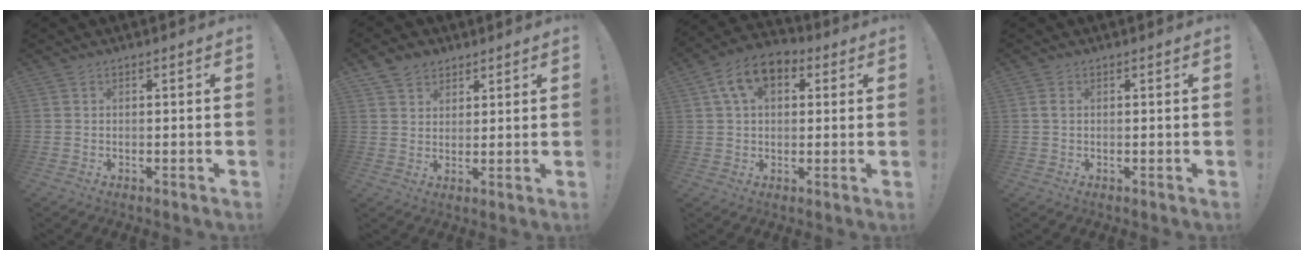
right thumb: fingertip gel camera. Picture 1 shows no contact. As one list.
[{"total": 5.5, "force": [3.7, 4.0, 0.9], "torque": [-0.018, -0.016, 0.071]}, {"total": 10.7, "force": [4.1, 6.9, 7.1], "torque": [-0.125, 0.007, 0.079]}, {"total": 1.2, "force": [0.3, 0.6, 0.9], "torque": [-0.015, 0.002, 0.004]}]